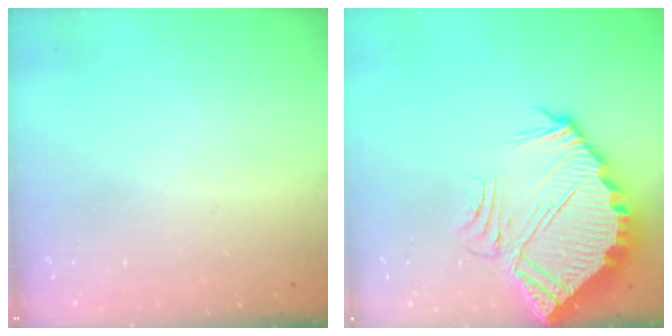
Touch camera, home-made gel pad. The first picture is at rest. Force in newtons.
{"total": 8.4, "press": 8.4, "slide": 0.6}